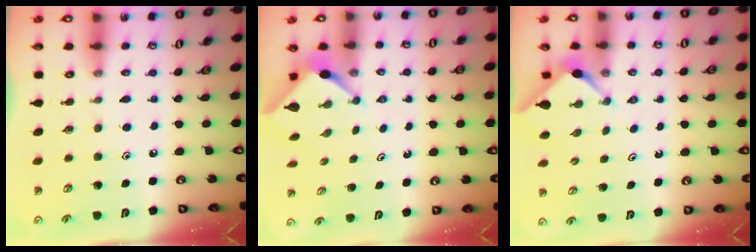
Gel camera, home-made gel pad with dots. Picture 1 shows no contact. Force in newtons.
{"total": 3.0, "press": 3.0, "slide": 0.2}
{"total": 3.0, "press": 3.0, "slide": 0.4}